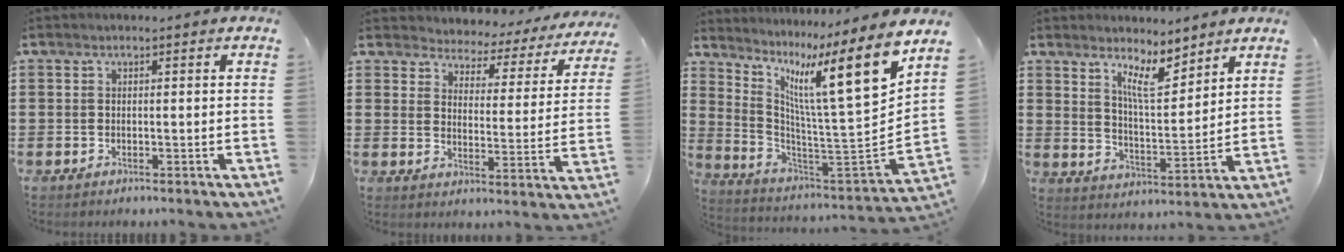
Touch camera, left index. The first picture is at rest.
{"total": 3.0, "force": [2.8, 0.8, -0.2], "torque": [-0.020, -0.025, 0.041]}
{"total": 13.9, "force": [8.1, 1.6, 11.1], "torque": [-0.203, -0.076, 0.117]}
{"total": 7.3, "force": [5.9, 1.7, 4.0], "torque": [-0.077, -0.025, 0.102]}